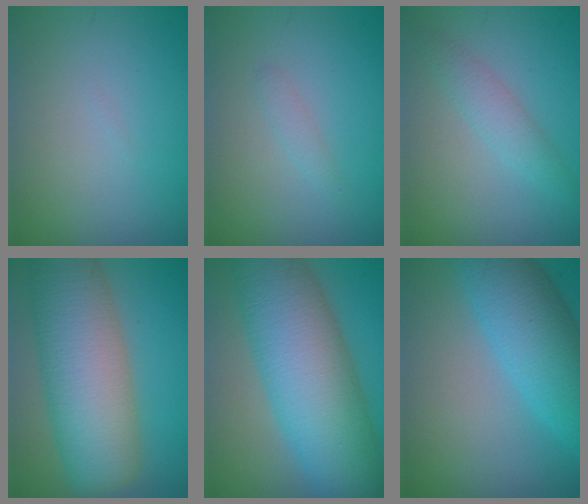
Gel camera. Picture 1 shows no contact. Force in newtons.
{"total": 0.9, "press": 0.9, "slide": 0.0}
{"total": 2.2, "press": 2.2, "slide": 0.1}
{"total": 12.4, "press": 12.4, "slide": 0.5}
{"total": 13.8, "press": 13.8, "slide": 0.2}
{"total": 8.2, "press": 8.2, "slide": 0.1}